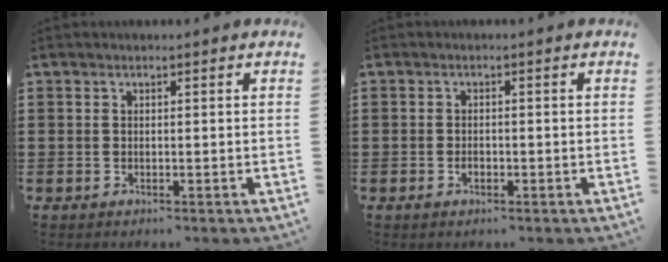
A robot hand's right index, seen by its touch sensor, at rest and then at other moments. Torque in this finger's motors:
{"motor_torque": [0.81, 0.52, 0.22, 0.06]}